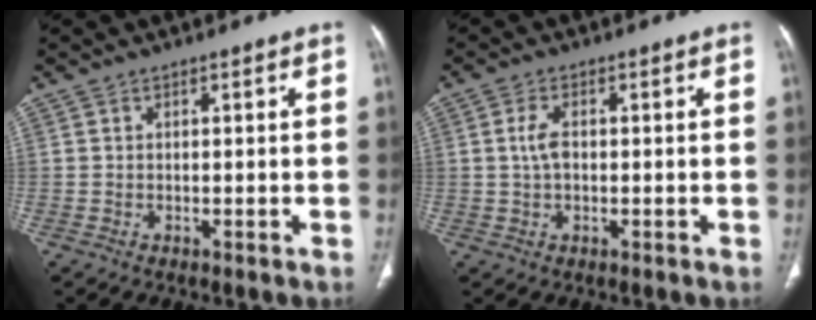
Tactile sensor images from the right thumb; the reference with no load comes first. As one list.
[{"total": 3.6, "force": [0.3, 2.0, 2.9], "torque": [-0.063, 0.005, 0.004]}]